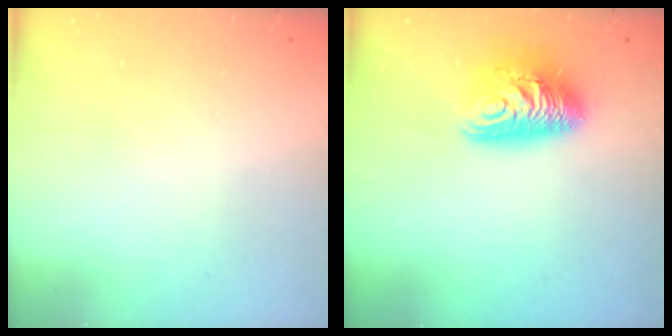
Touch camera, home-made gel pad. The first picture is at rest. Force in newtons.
{"total": 11.5, "press": 11.4, "slide": 1.0}